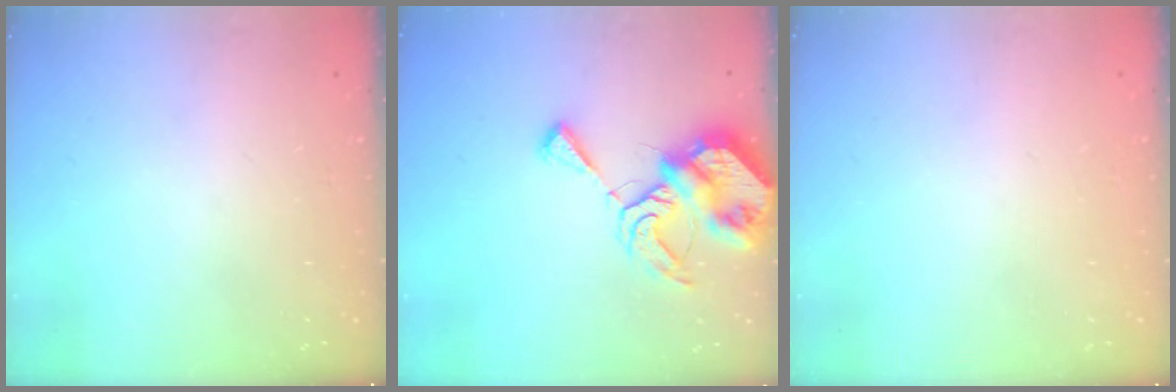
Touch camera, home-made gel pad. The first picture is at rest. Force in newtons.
{"total": 9.3, "press": 9.2, "slide": 1.2}
{"total": 1.8, "press": 1.8, "slide": 0.1}